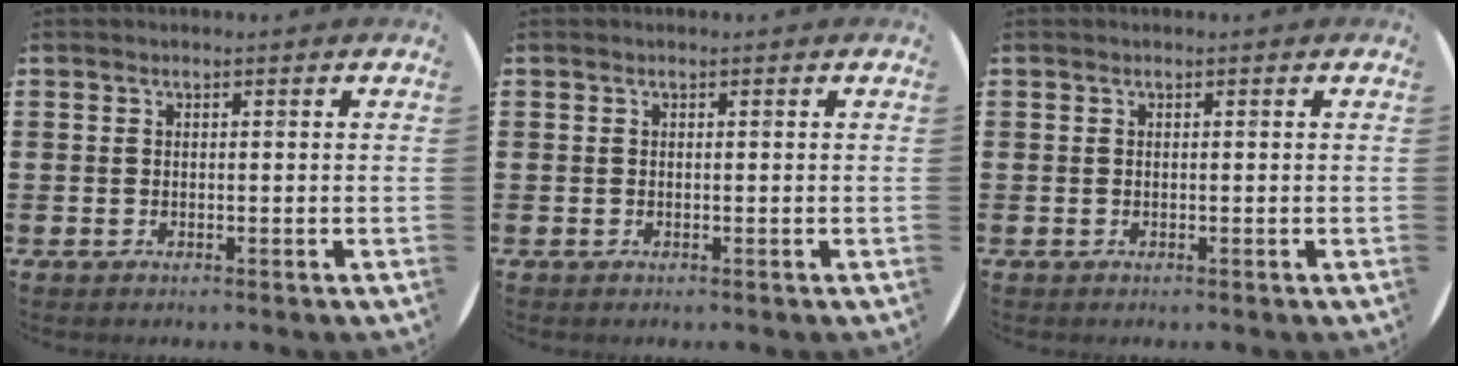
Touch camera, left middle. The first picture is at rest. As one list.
[{"total": 0.0}, {"total": 0.0}]